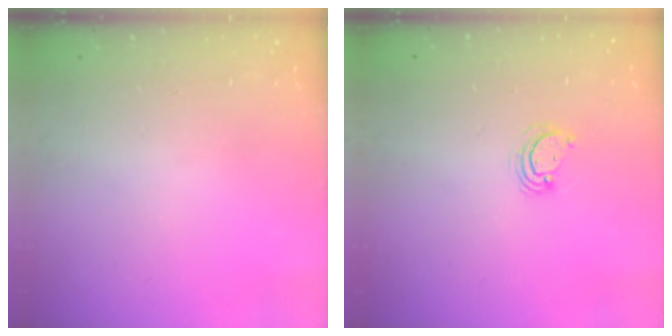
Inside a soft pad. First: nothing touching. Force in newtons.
{"total": 4.0, "press": 4.0, "slide": 0.3}